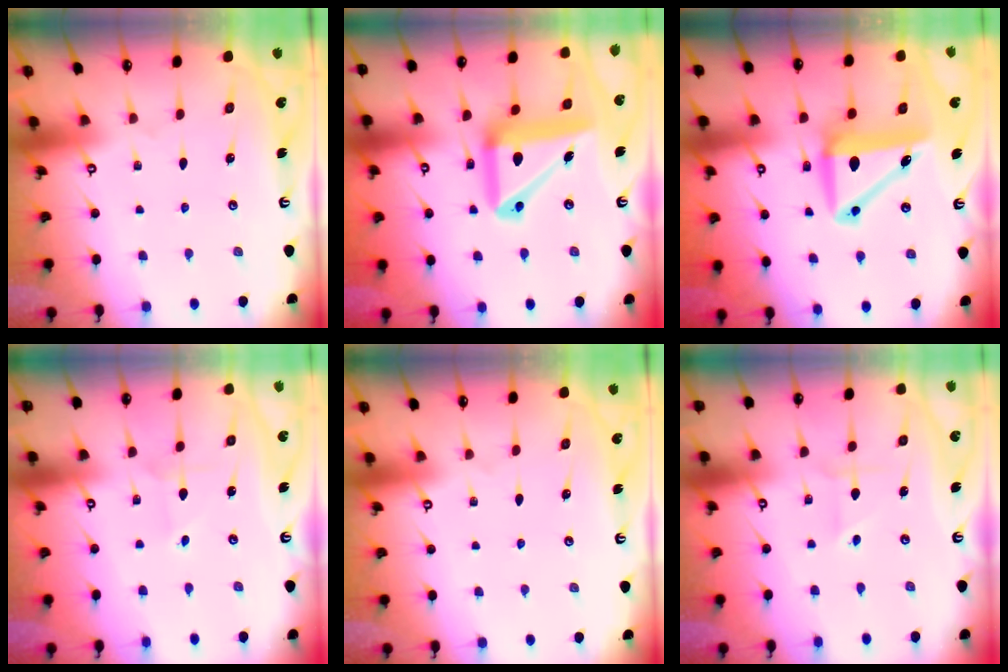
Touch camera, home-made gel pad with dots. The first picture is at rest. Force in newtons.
{"total": 16.7, "press": 16.6, "slide": 2.1}
{"total": 9.5, "press": 8.9, "slide": 3.5}
{"total": 1.5, "press": 1.4, "slide": 0.2}
{"total": 0.0}
{"total": 1.9, "press": 1.8, "slide": 0.5}